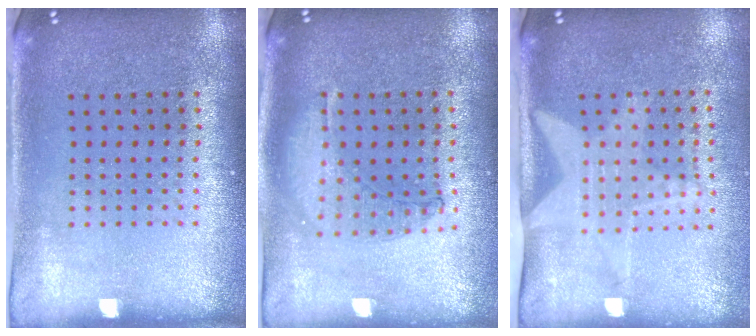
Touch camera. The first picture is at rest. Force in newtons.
{"total": 0.9, "press": 0.9, "slide": 0.1}
{"total": 2.0, "press": 1.5, "slide": 1.3}